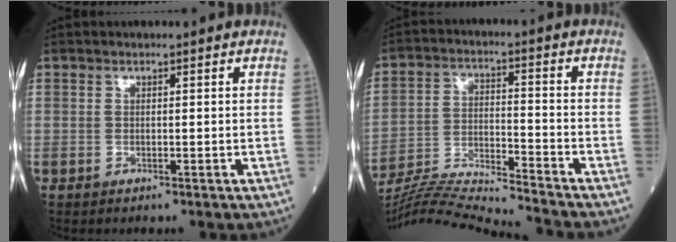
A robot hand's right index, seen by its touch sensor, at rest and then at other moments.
{"total": 15.4, "force": [-14.7, -2.2, 4.1], "torque": [-0.067, -0.003, -0.250]}